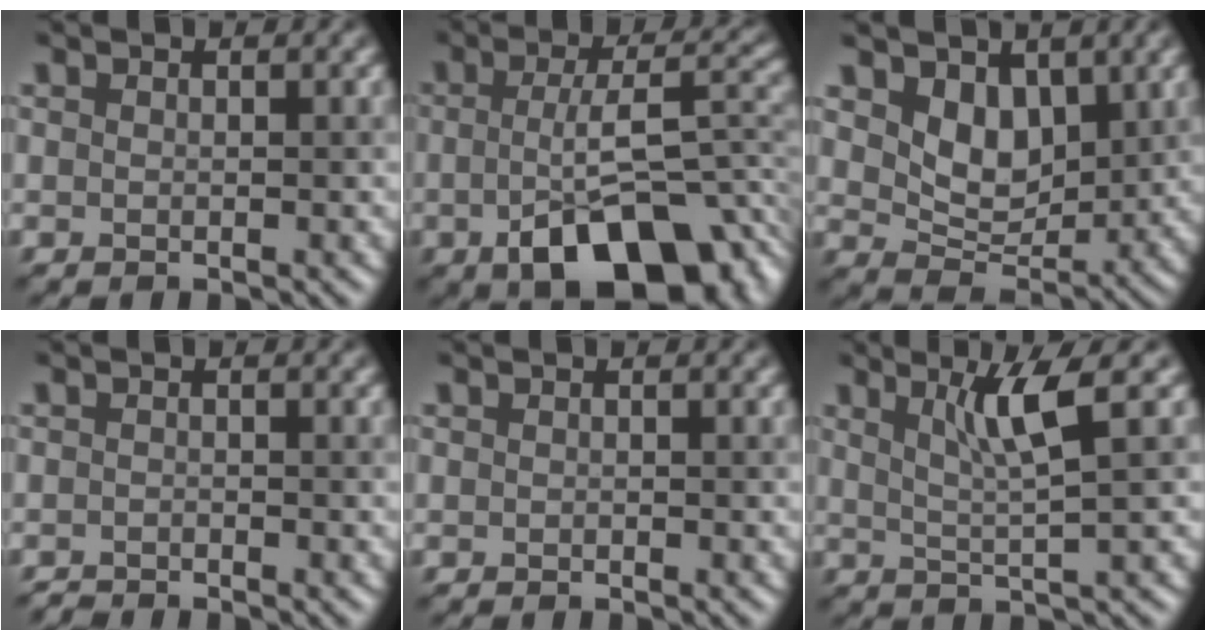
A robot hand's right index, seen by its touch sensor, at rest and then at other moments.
{"total": 11.5, "force": [-4.2, 5.1, 9.4], "torque": [-0.155, -0.004, -0.057]}
{"total": 4.0, "force": [2.1, 2.7, 2.1], "torque": [-0.054, -0.017, 0.038]}
{"total": 1.1, "force": [-1.0, -0.2, -0.4], "torque": [0.003, -0.008, -0.020]}
{"total": 0.6, "force": [-0.2, -0.2, -0.5], "torque": [0.000, -0.005, -0.001]}
{"total": 3.6, "force": [1.8, 0.2, 3.1], "torque": [-0.062, -0.002, 0.038]}